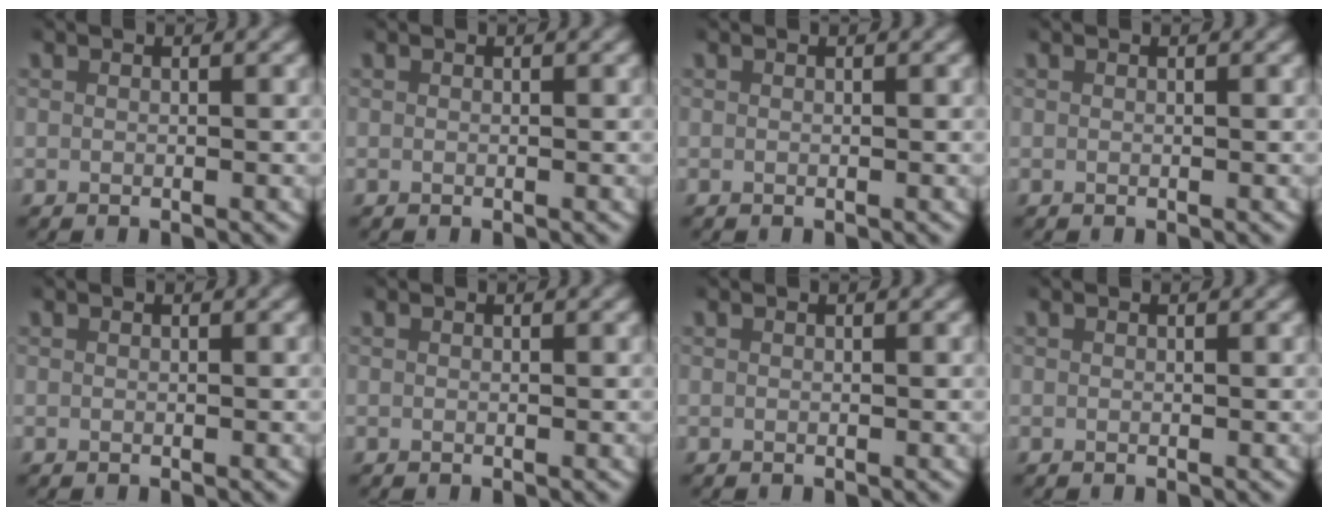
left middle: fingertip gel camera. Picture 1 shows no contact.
{"total": 0.0}
{"total": 0.0}
{"total": 0.0}
{"total": 0.0}
{"total": 0.0}
{"total": 0.0}
{"total": 0.0}